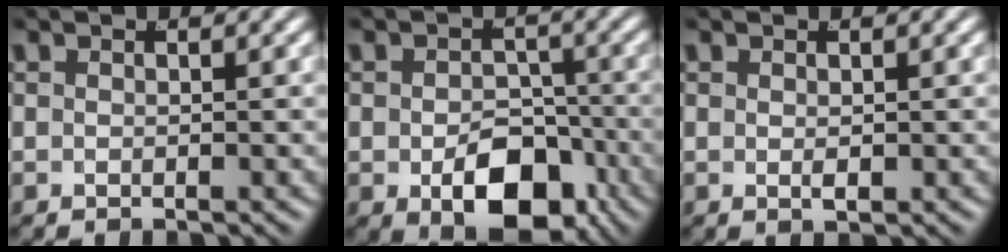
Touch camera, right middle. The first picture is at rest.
{"total": 6.3, "force": [-3.0, 3.4, 4.4], "torque": [-0.040, -0.027, -0.037]}
{"total": 0.6, "force": [0.0, 0.0, 0.6], "torque": [-0.007, -0.007, 0.006]}